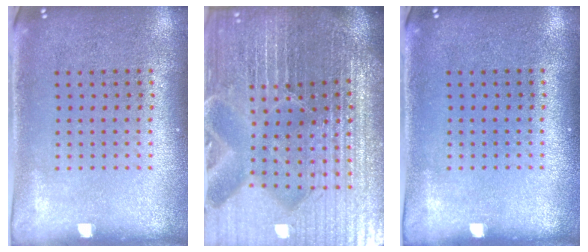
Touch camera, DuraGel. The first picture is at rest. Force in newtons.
{"total": 7.2, "press": 6.3, "slide": 3.5}
{"total": 0.0}